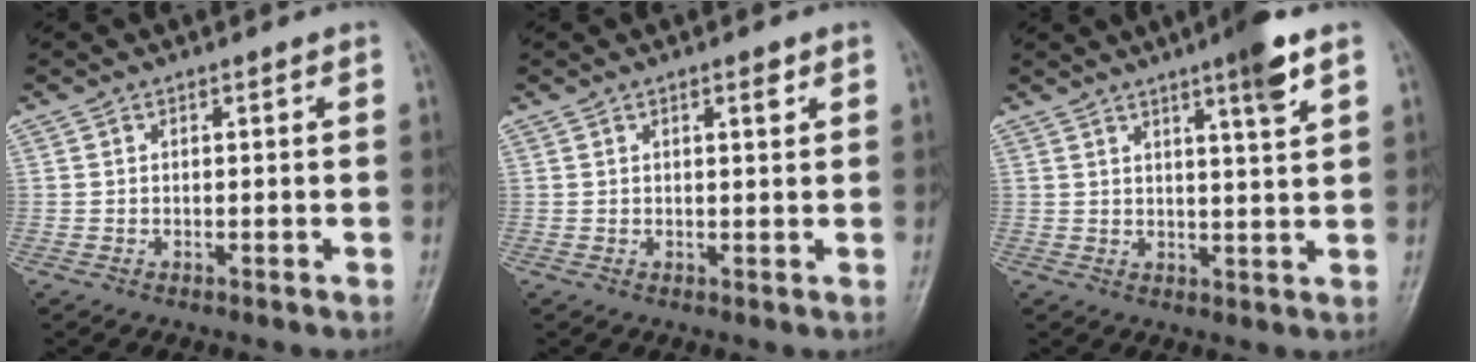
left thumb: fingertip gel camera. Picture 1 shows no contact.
{"total": 1.8, "force": [1.0, 0.5, 1.4], "torque": [-0.017, -0.004, 0.014]}
{"total": 6.9, "force": [4.0, 0.3, 5.6], "torque": [-0.084, -0.020, 0.061]}